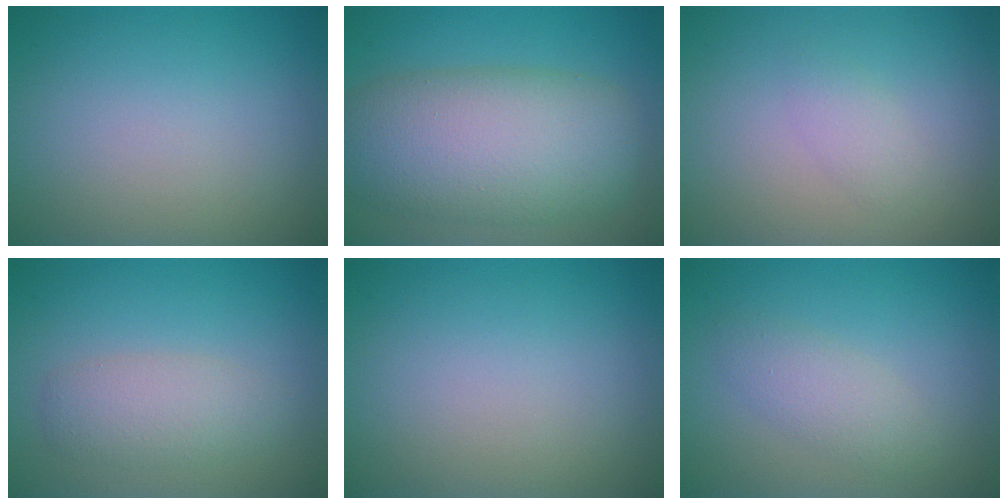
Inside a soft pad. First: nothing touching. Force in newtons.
{"total": 10.0, "press": 9.9, "slide": 0.4}
{"total": 1.3, "press": 1.3, "slide": 0.1}
{"total": 3.0, "press": 3.0, "slide": 0.2}
{"total": 0.0}
{"total": 2.2, "press": 2.2, "slide": 0.2}